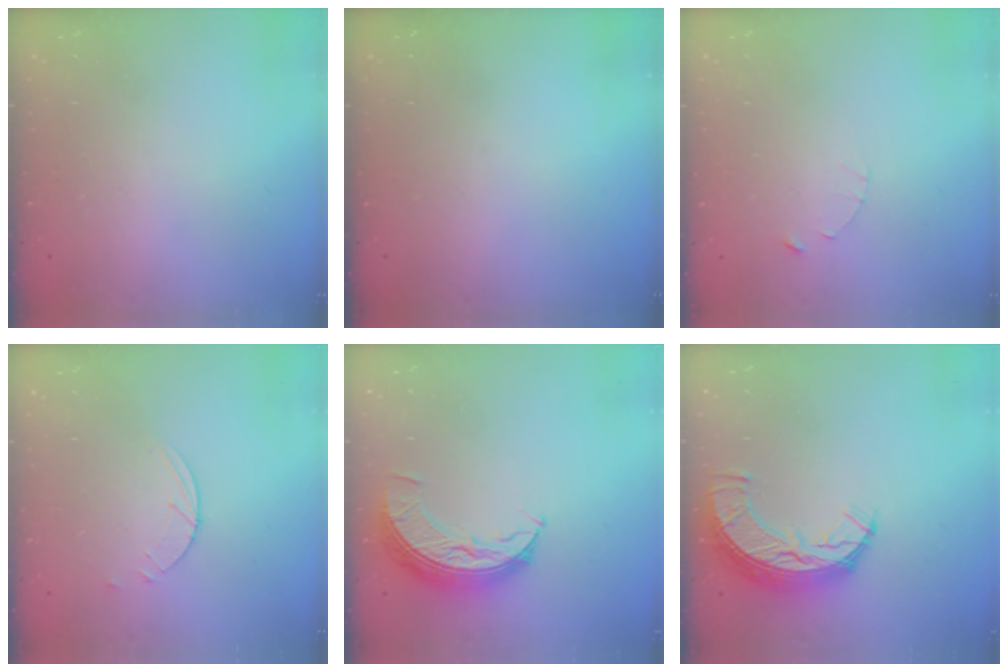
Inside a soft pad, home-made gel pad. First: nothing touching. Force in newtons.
{"total": 0.0}
{"total": 1.2, "press": 1.1, "slide": 0.2}
{"total": 2.5, "press": 2.4, "slide": 0.3}
{"total": 9.1, "press": 9.1, "slide": 0.6}
{"total": 9.6, "press": 9.6, "slide": 0.8}